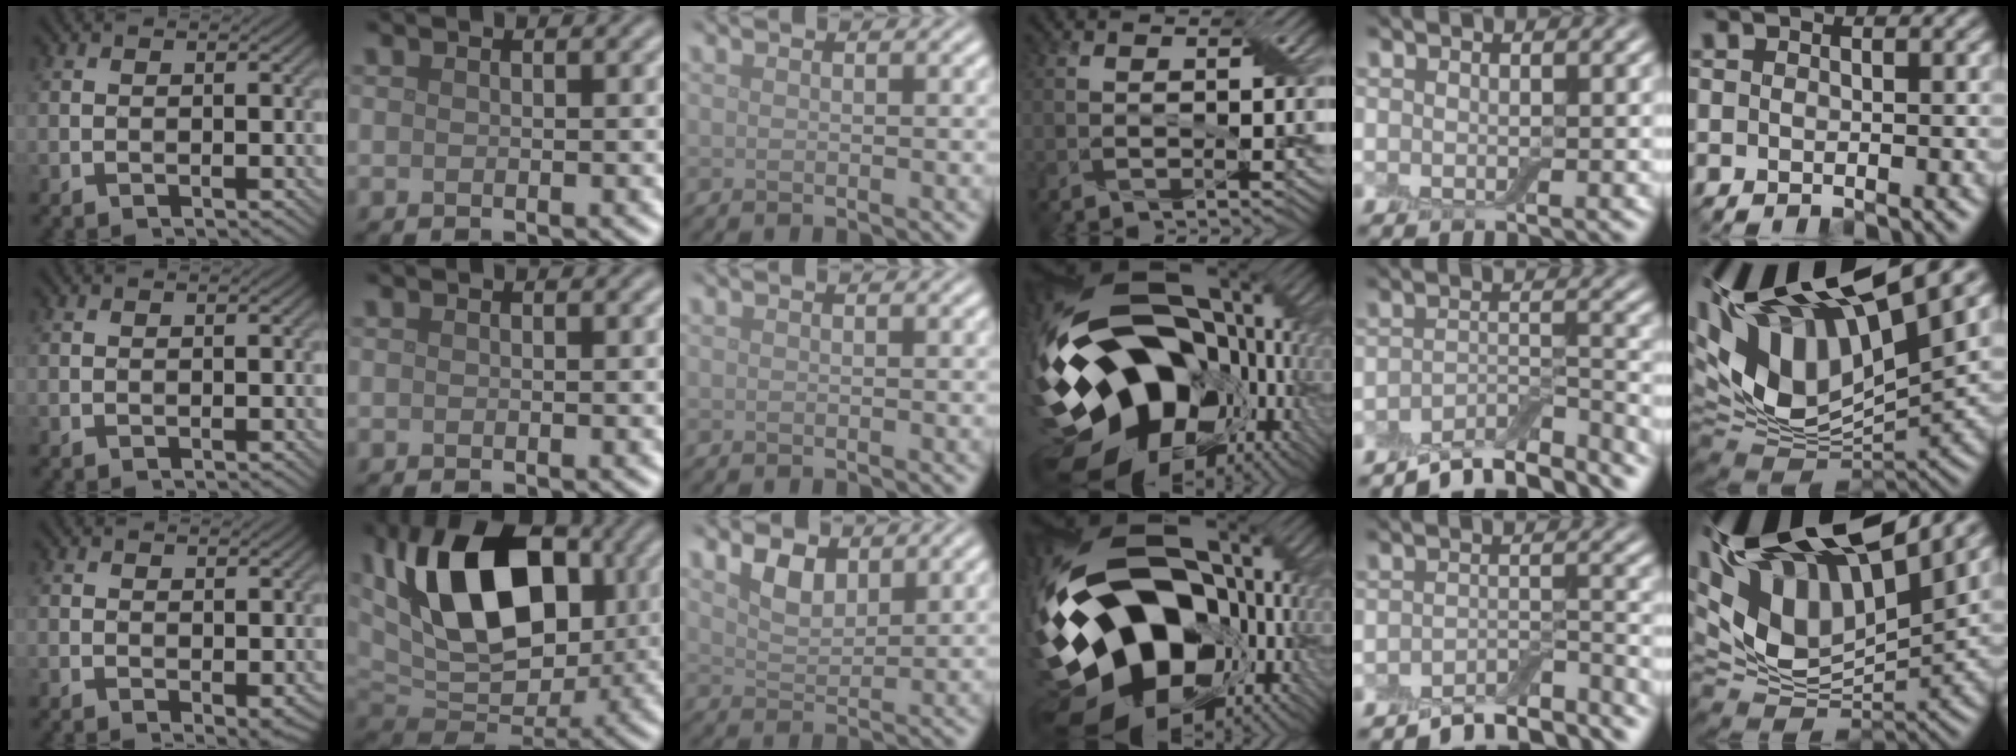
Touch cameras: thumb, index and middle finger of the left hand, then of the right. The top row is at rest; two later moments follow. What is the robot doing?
{"motion": "wrap", "object": "cling film"}